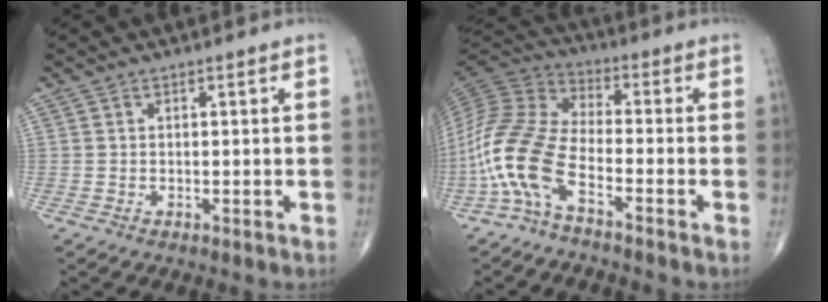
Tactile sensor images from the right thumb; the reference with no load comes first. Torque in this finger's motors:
{"motor_torque": [0.28, 0.58, 1.63, -0.44, 0.21]}